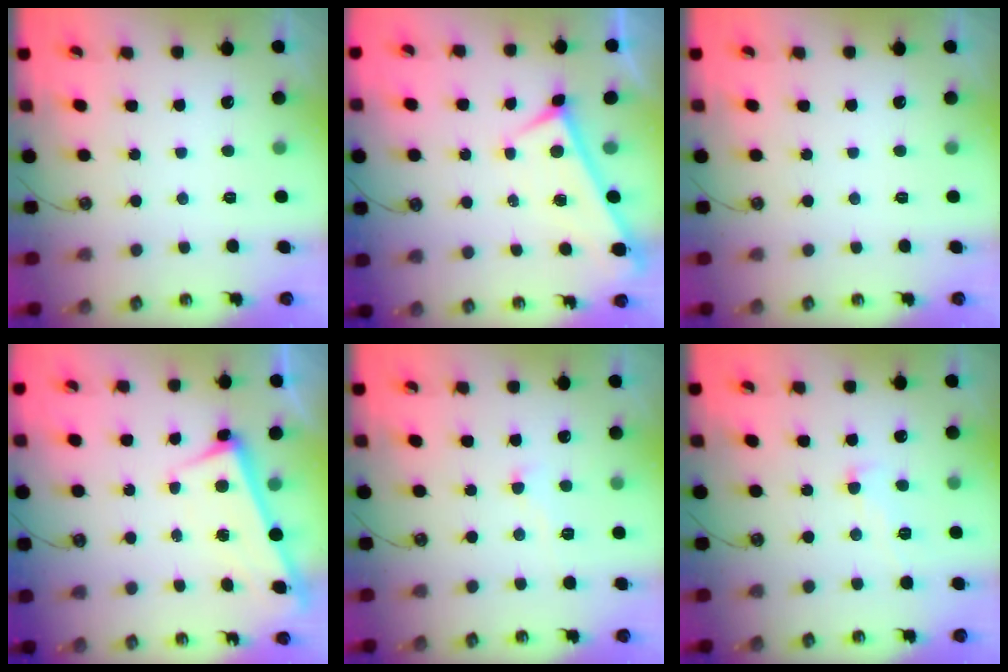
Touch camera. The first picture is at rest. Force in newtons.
{"total": 0.0}
{"total": 0.0}
{"total": 2.9, "press": 2.9, "slide": 0.4}
{"total": 1.9, "press": 1.8, "slide": 0.8}
{"total": 1.0, "press": 0.7, "slide": 0.7}